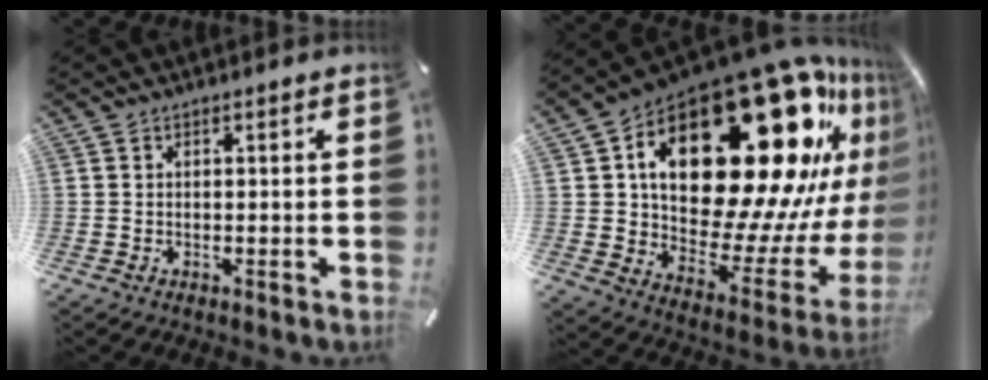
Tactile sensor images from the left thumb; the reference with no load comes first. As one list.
[{"total": 38.8, "force": [16.3, 18.5, 29.9], "torque": [-0.413, -0.155, 0.307]}]